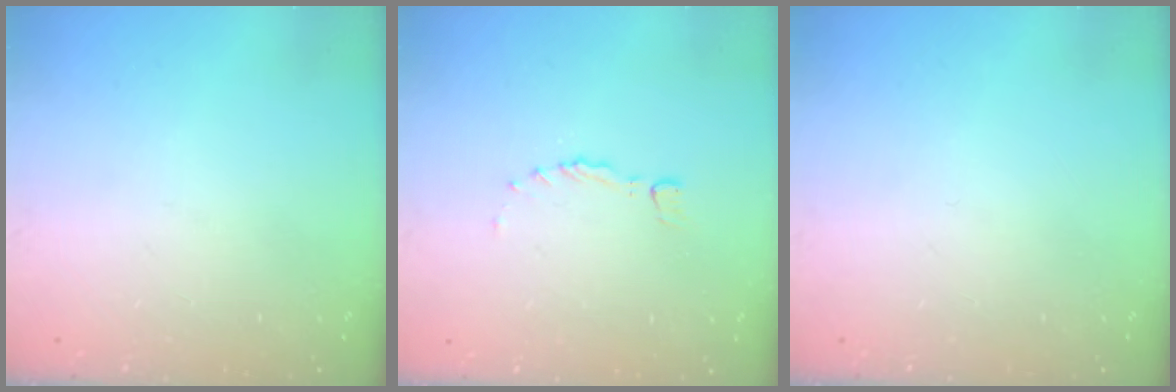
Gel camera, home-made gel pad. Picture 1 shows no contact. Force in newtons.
{"total": 0.0}
{"total": 0.0}